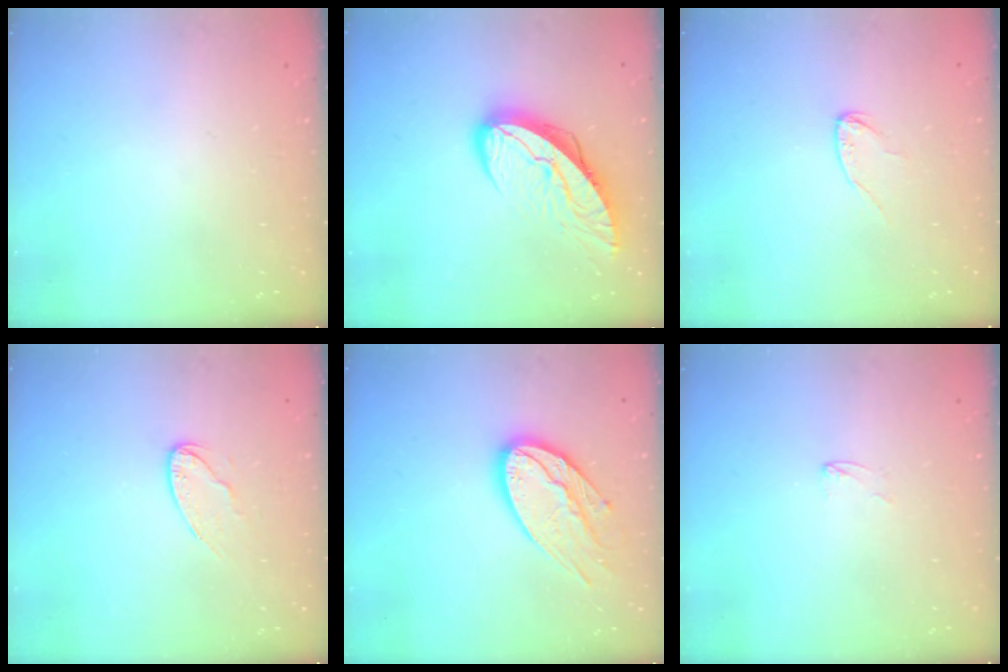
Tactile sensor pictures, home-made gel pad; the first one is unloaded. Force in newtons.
{"total": 11.7, "press": 11.6, "slide": 1.3}
{"total": 4.5, "press": 4.5, "slide": 0.5}
{"total": 7.8, "press": 7.7, "slide": 0.5}
{"total": 15.8, "press": 15.8, "slide": 1.2}
{"total": 1.7, "press": 1.6, "slide": 0.1}